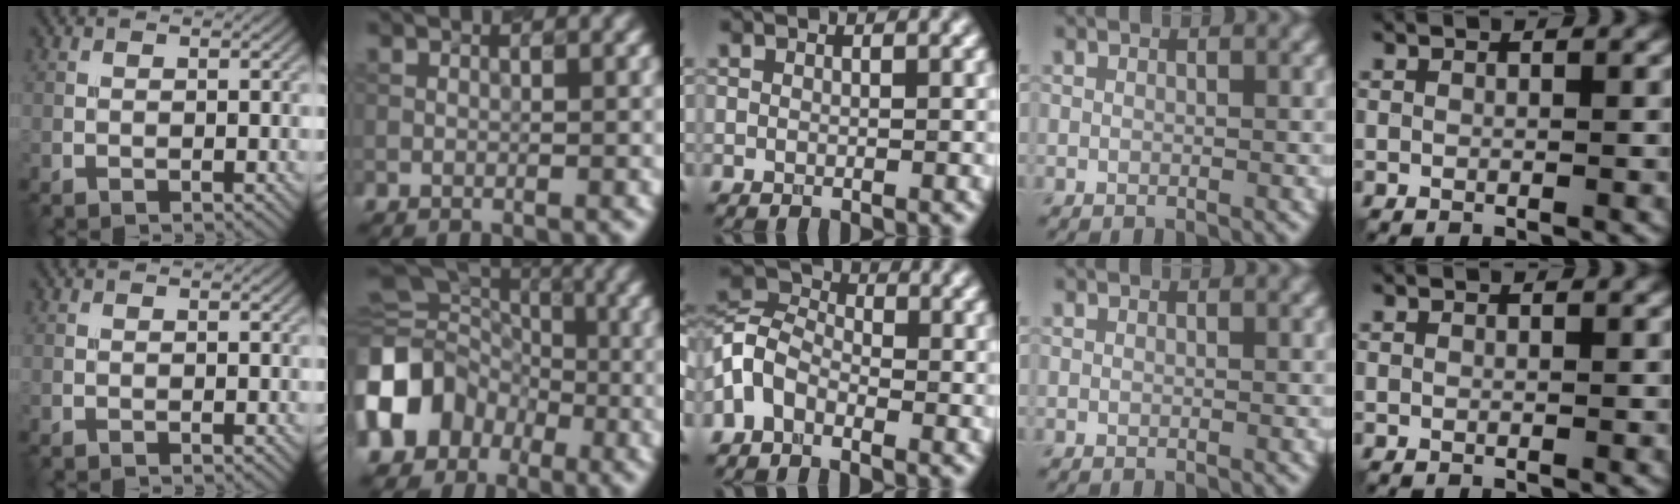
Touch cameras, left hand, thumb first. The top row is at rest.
{"index": {"total": 11.1, "force": [-4.1, 9.3, 4.7], "torque": [-0.096, 0.002, -0.089]}, "middle": {"total": 4.2, "force": [-2.2, 2.7, 2.4], "torque": [-0.058, 0.012, -0.063]}}